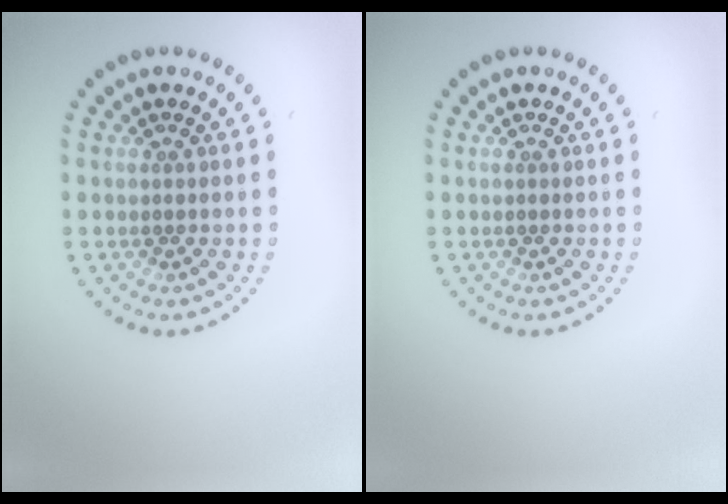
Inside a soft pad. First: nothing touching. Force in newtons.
{"total": 0.0}